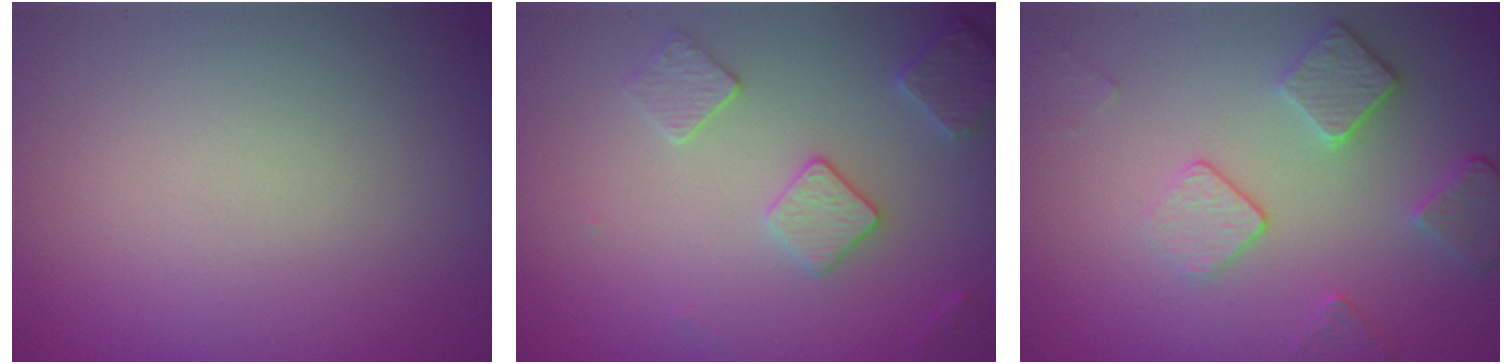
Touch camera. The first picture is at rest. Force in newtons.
{"total": 3.1, "press": 3.1, "slide": 0.2}
{"total": 3.8, "press": 2.9, "slide": 2.5}